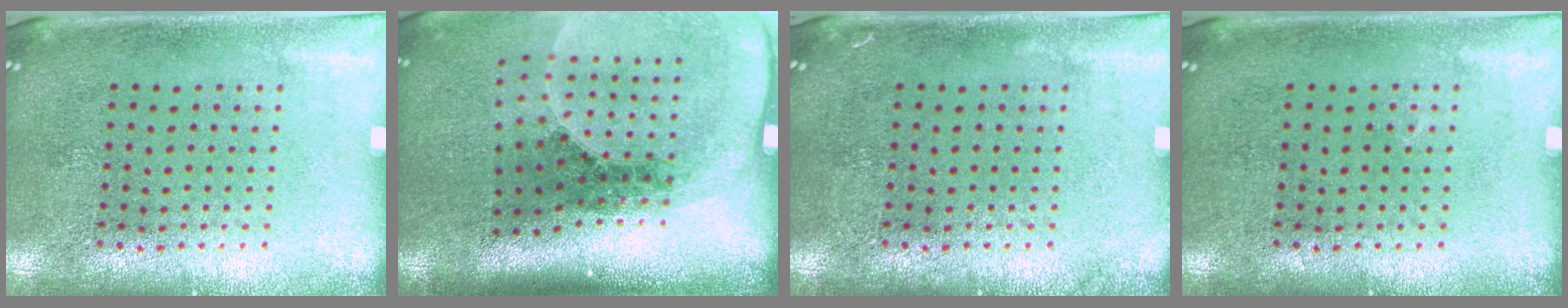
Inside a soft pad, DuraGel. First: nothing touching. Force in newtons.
{"total": 2.7, "press": 1.9, "slide": 2.0}
{"total": 0.5, "press": 0.5, "slide": 0.1}
{"total": 0.0}